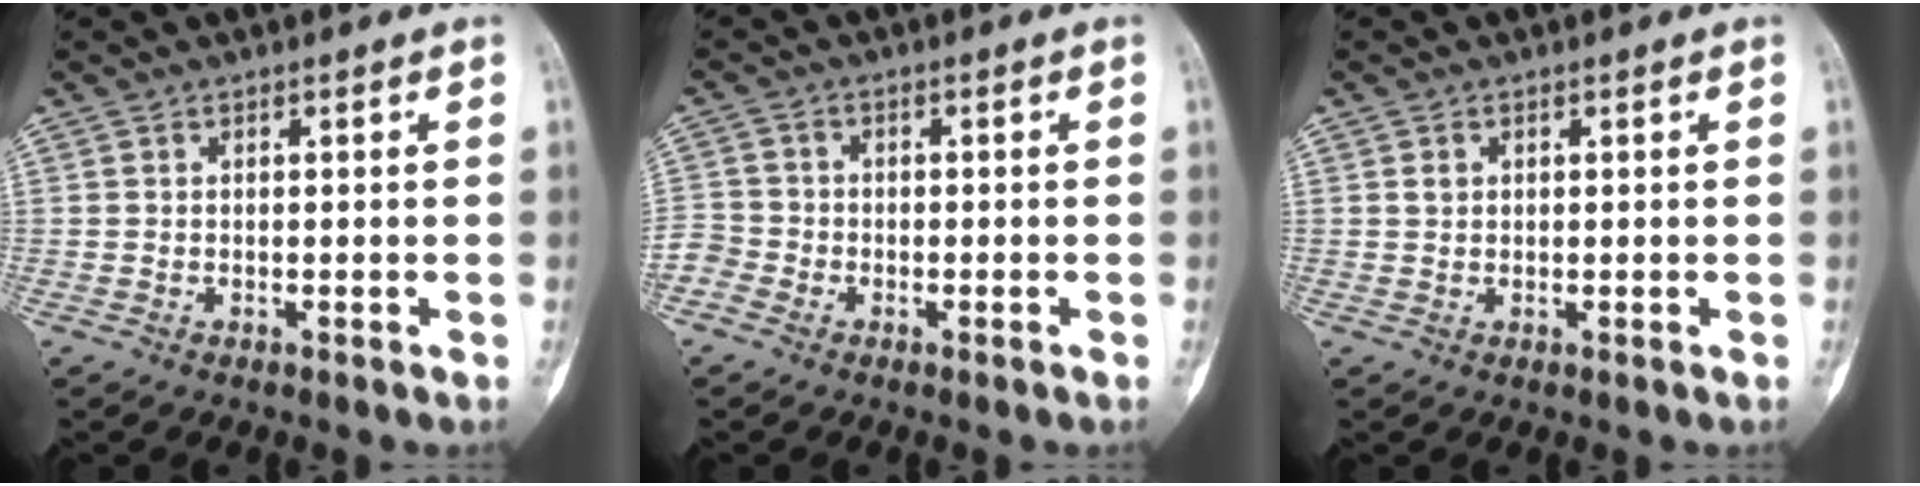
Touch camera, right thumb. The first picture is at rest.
{"total": 3.3, "force": [-2.0, 2.7, 0.3], "torque": [0.005, 0.013, -0.048]}
{"total": 1.1, "force": [0.4, 0.9, 0.5], "torque": [-0.001, 0.001, 0.007]}